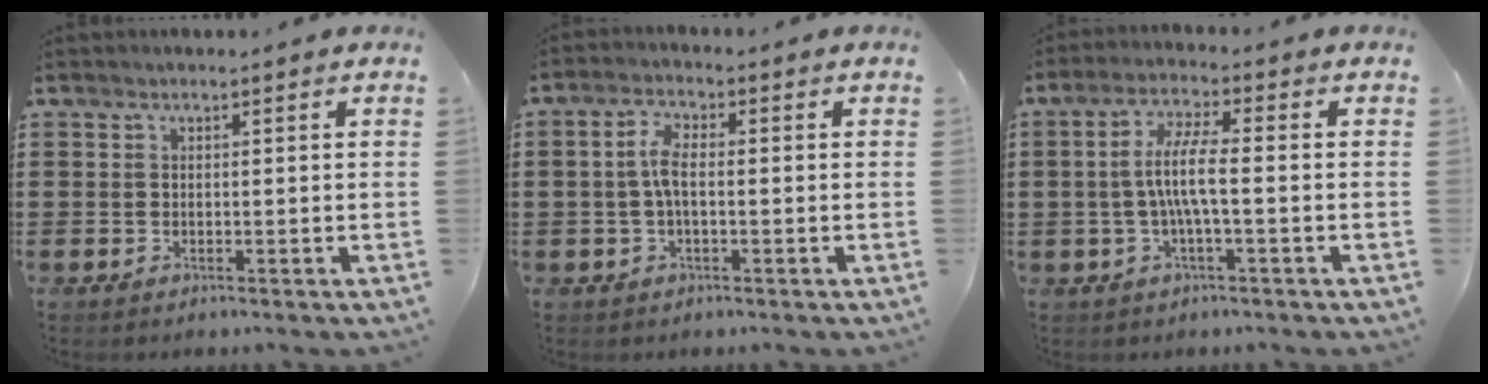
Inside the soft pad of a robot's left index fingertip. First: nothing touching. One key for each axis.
{"total": 4.7, "fx": -0.2, "fy": 1.9, "fz": 4.3, "tx": -0.095, "ty": 0.005, "tz": -0.008}
{"total": 6.7, "fx": -0.9, "fy": 1.1, "fz": 6.5, "tx": -0.139, "ty": -0.004, "tz": -0.027}